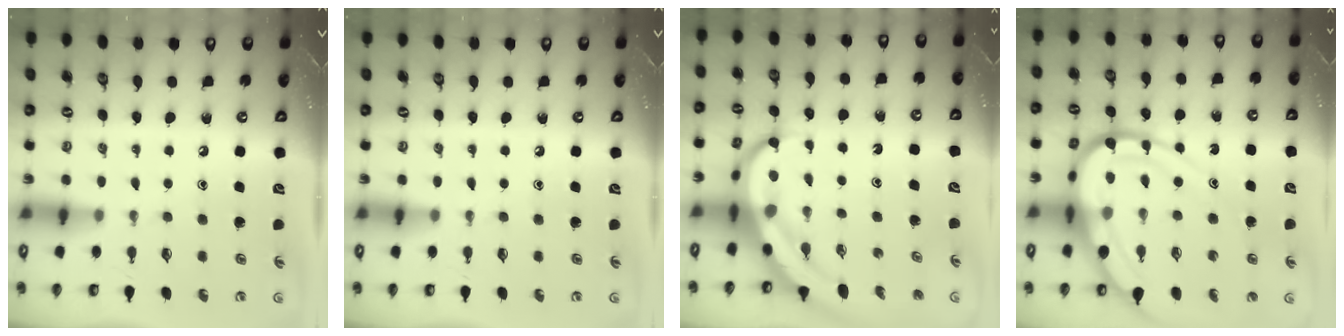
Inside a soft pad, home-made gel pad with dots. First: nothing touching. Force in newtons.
{"total": 0.0}
{"total": 10.1, "press": 10.1, "slide": 1.1}
{"total": 18.2, "press": 18.2, "slide": 1.8}